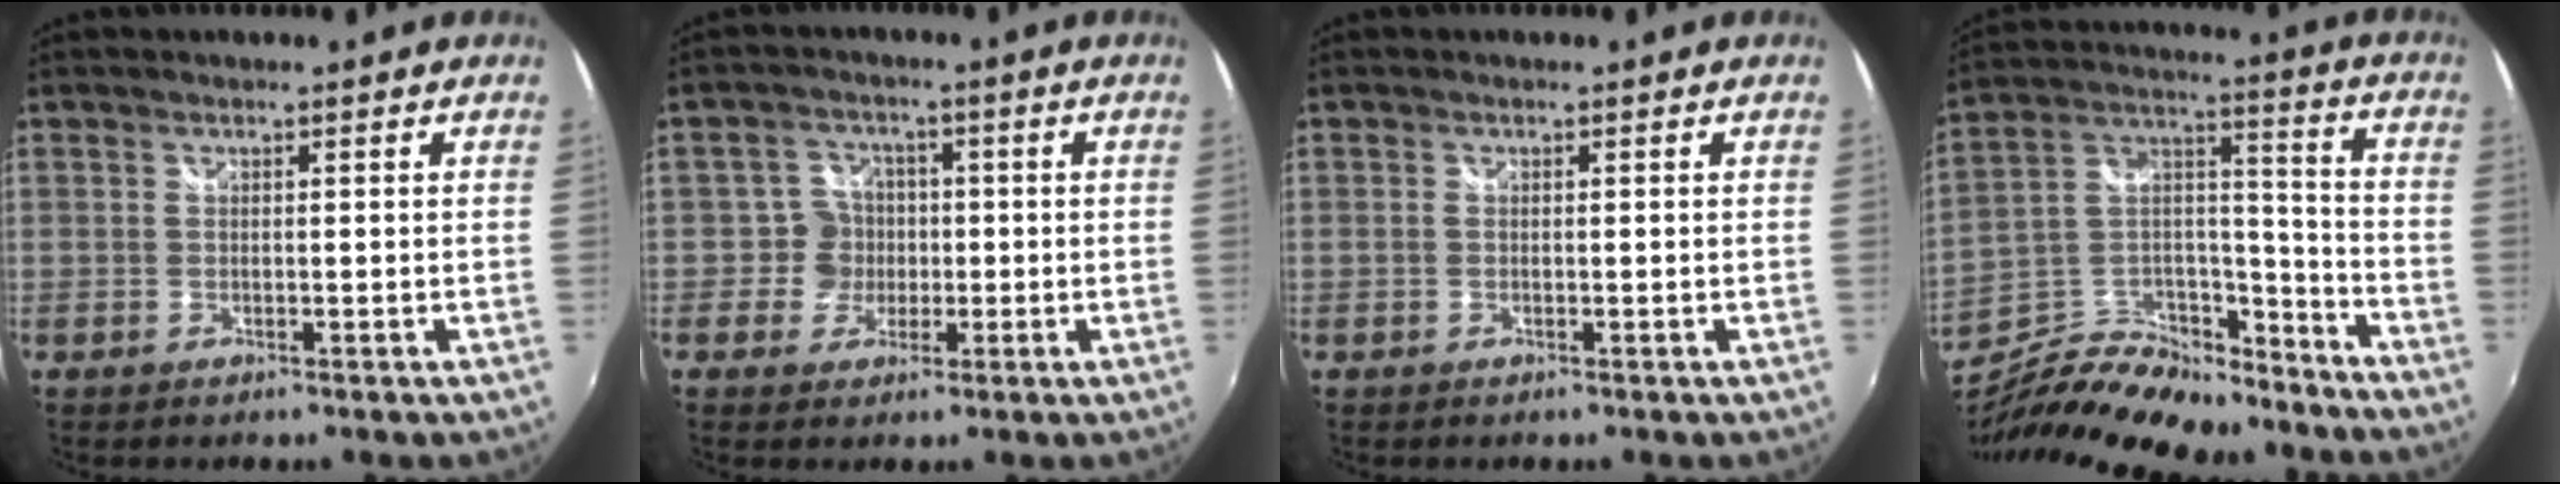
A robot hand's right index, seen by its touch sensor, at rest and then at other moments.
{"total": 4.7, "force": [-0.8, 4.7, 0.1], "torque": [0.007, 0.009, -0.021]}
{"total": 0.0}
{"total": 23.2, "force": [-18.3, 9.3, 10.7], "torque": [-0.216, 0.031, -0.284]}